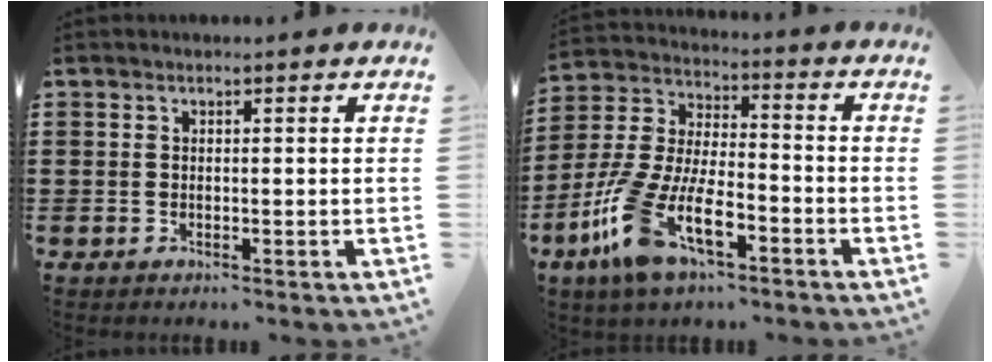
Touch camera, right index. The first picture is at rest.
{"total": 12.6, "force": [-6.4, 4.9, 9.6], "torque": [-0.236, -0.010, -0.130]}